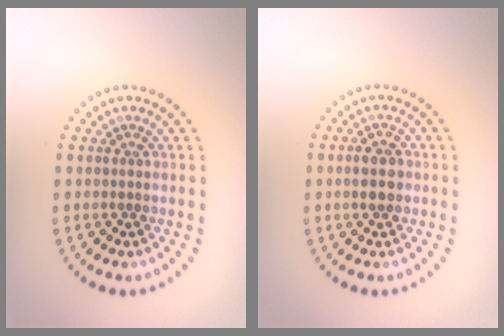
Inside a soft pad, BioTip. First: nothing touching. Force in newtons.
{"total": 2.1, "press": 2.1, "slide": 0.2}